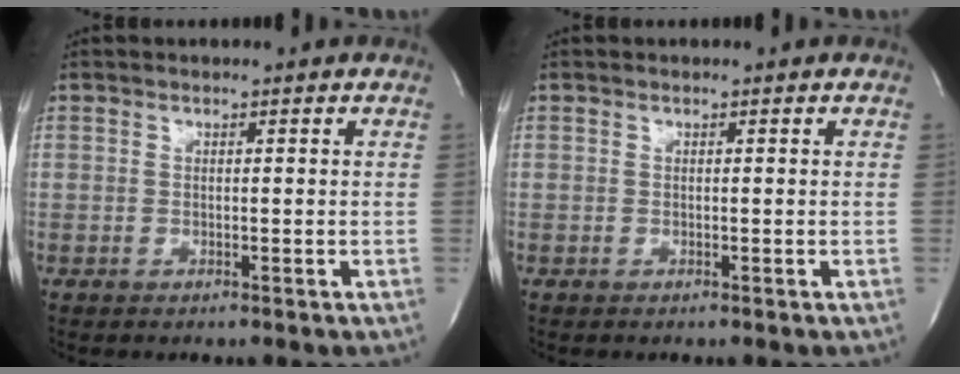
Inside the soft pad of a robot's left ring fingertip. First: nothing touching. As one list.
[{"total": 0.0}]